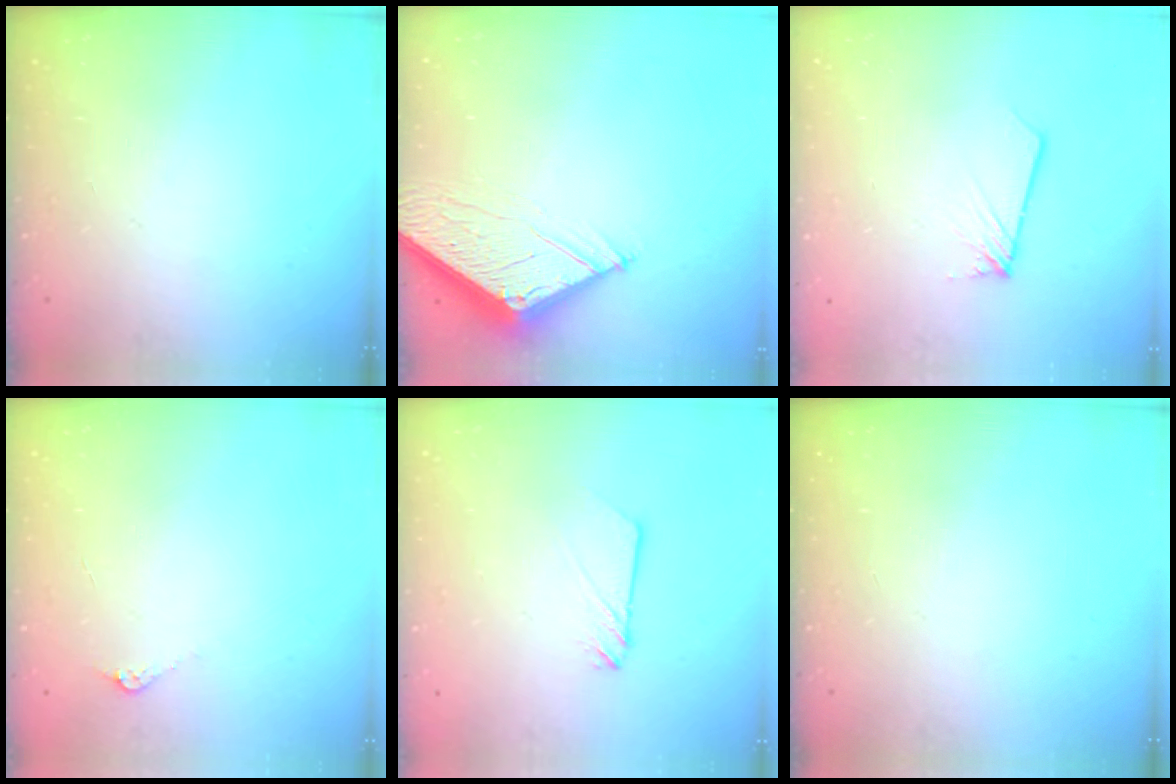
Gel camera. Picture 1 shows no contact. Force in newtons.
{"total": 6.6, "press": 6.6, "slide": 0.7}
{"total": 1.9, "press": 1.9, "slide": 0.1}
{"total": 4.8, "press": 4.8, "slide": 0.6}
{"total": 2.3, "press": 2.3, "slide": 0.3}
{"total": 0.0}